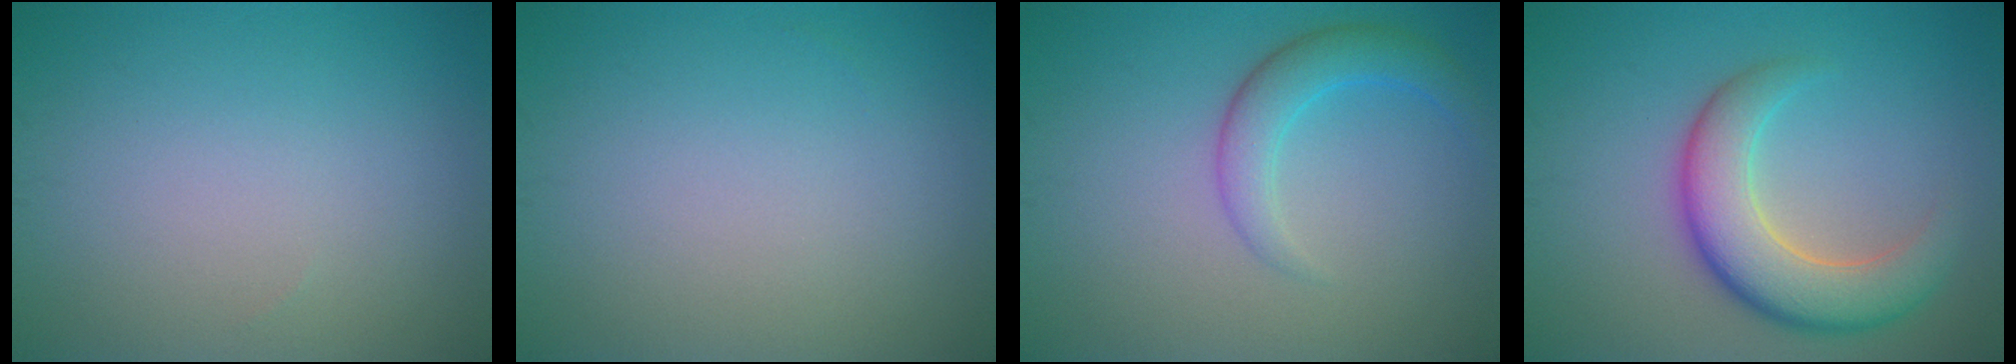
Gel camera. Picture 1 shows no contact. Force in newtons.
{"total": 0.0}
{"total": 3.2, "press": 3.2, "slide": 0.1}
{"total": 6.6, "press": 6.5, "slide": 0.5}